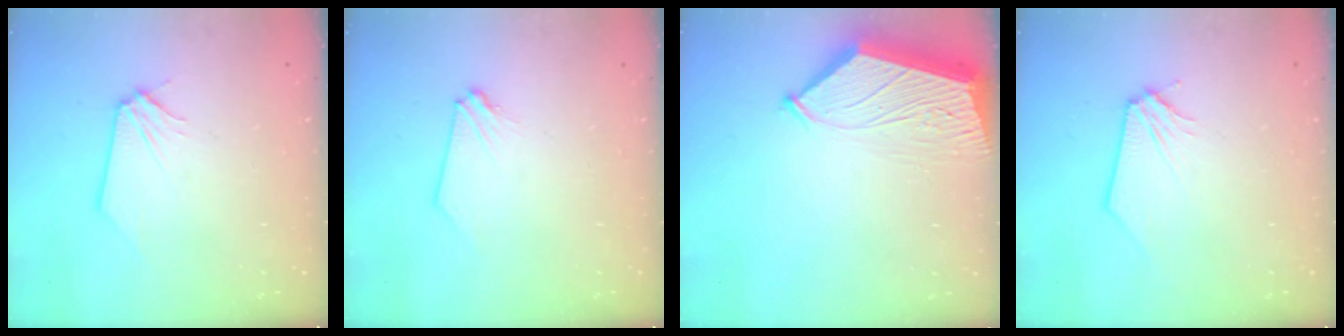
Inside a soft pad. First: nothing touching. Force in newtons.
{"total": 0.0}
{"total": 7.9, "press": 7.8, "slide": 0.9}
{"total": 0.0}